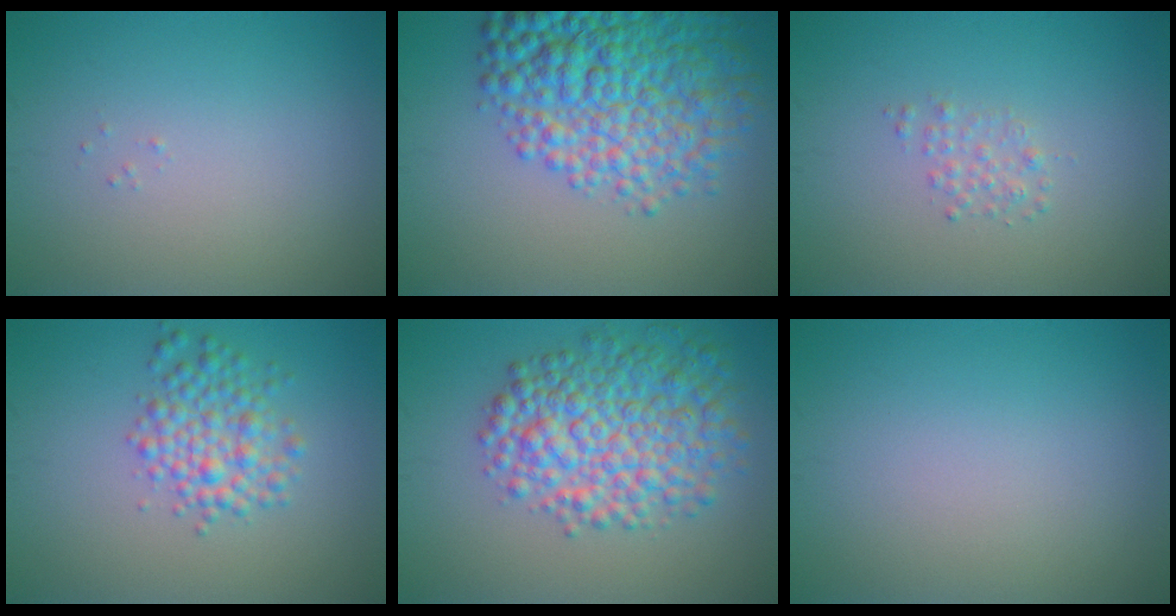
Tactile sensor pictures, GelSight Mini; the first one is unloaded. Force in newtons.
{"total": 9.2, "press": 9.2, "slide": 0.3}
{"total": 1.2, "press": 1.2, "slide": 0.0}
{"total": 3.6, "press": 3.6, "slide": 0.1}
{"total": 7.7, "press": 7.7, "slide": 0.2}
{"total": 0.0}